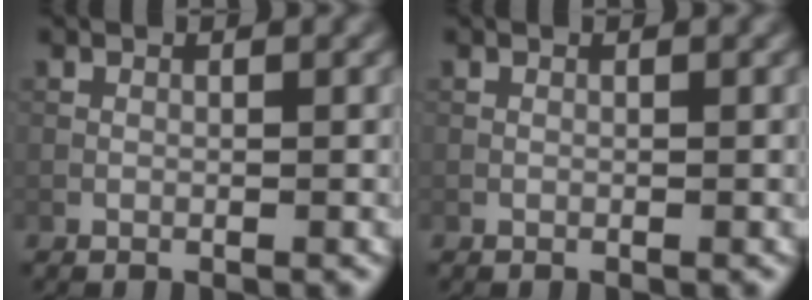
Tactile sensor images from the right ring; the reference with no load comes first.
{"total": 0.0}